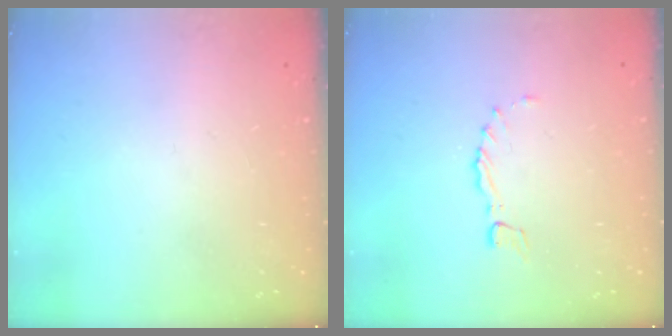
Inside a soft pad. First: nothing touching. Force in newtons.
{"total": 0.0}